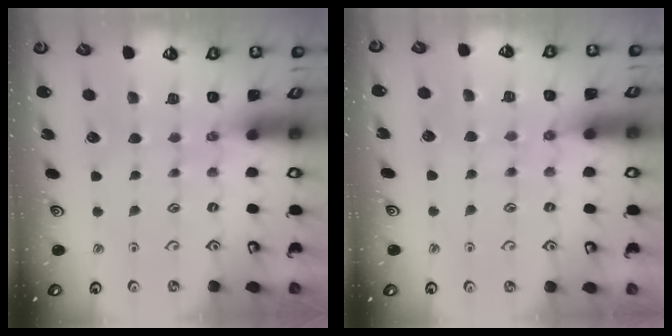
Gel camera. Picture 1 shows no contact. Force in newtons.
{"total": 5.4, "press": 5.4, "slide": 0.6}